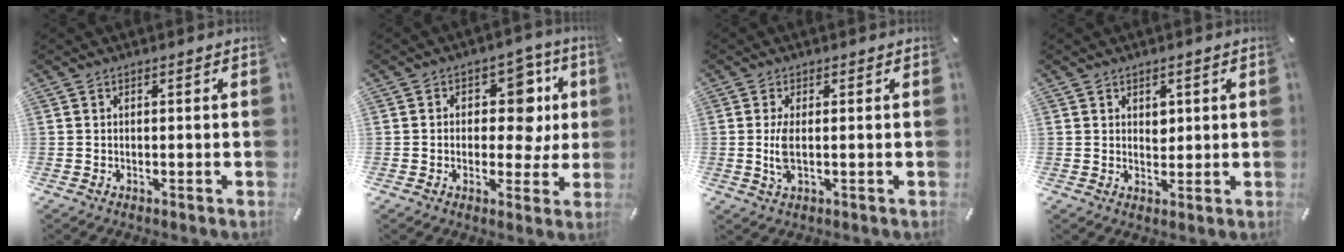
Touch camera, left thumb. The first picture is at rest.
{"total": 11.2, "force": [2.4, 8.1, 7.4], "torque": [-0.088, -0.010, 0.041]}
{"total": 4.5, "force": [0.0, 1.4, 4.2], "torque": [-0.099, -0.008, -0.006]}
{"total": 2.7, "force": [1.1, 2.1, 1.1], "torque": [-0.001, -0.006, 0.015]}